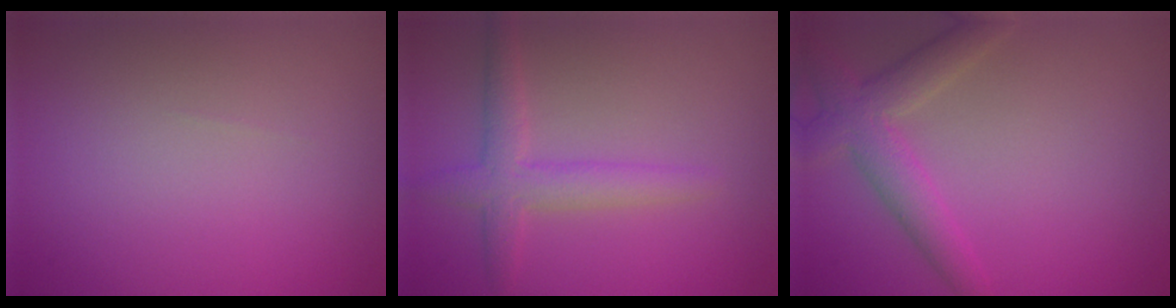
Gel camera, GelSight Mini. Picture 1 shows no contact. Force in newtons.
{"total": 3.1, "press": 3.1, "slide": 0.1}
{"total": 3.8, "press": 3.8, "slide": 0.3}